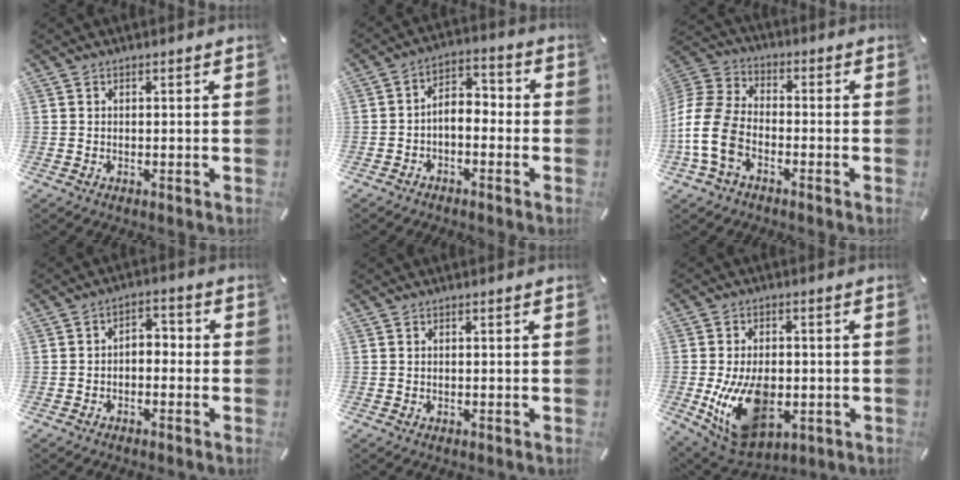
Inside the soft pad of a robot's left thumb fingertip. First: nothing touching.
{"total": 4.5, "force": [-2.7, 2.8, 2.1], "torque": [-0.044, 0.008, -0.057]}
{"total": 13.1, "force": [-5.5, 8.9, 8.0], "torque": [-0.180, 0.027, -0.104]}
{"total": 3.3, "force": [-2.4, 1.9, 1.2], "torque": [-0.023, 0.020, -0.049]}
{"total": 0.0}
{"total": 15.8, "force": [-2.9, 10.4, 11.6], "torque": [-0.224, 0.000, -0.039]}